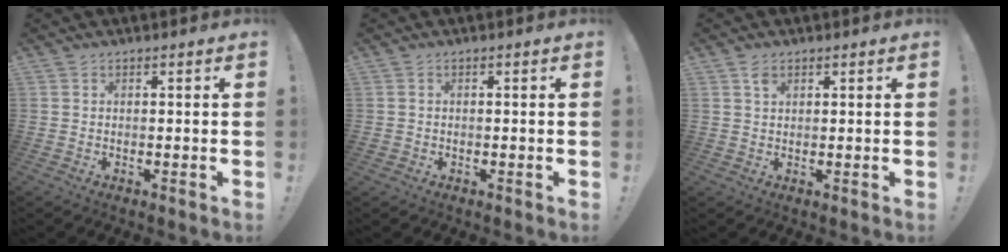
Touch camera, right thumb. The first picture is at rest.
{"total": 0.8, "force": [-0.3, 0.7, 0.2], "torque": [-0.003, 0.003, -0.006]}
{"total": 2.0, "force": [1.2, 1.2, 1.0], "torque": [-0.015, -0.003, 0.021]}